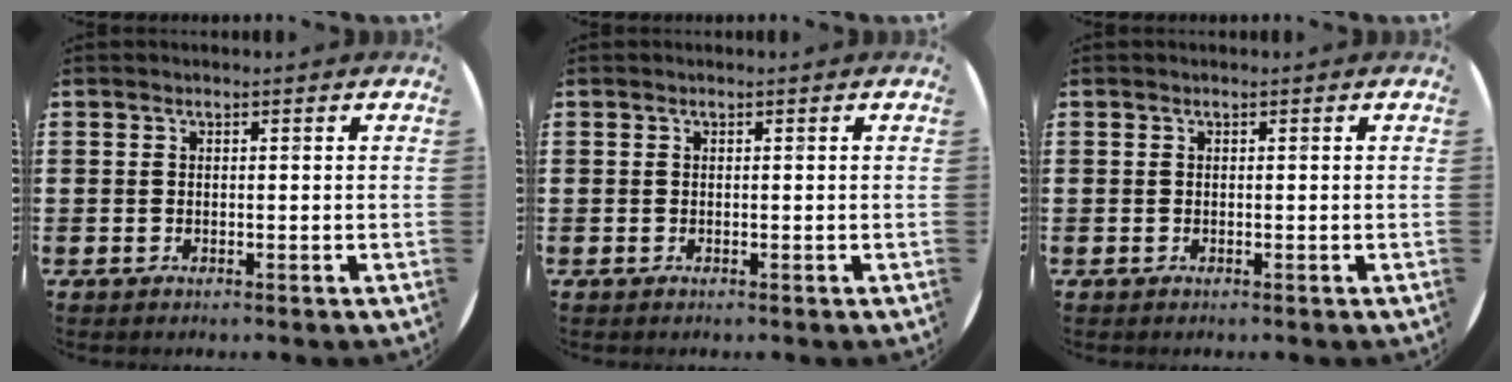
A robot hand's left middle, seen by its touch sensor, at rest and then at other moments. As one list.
[{"total": 0.0}, {"total": 0.0}]